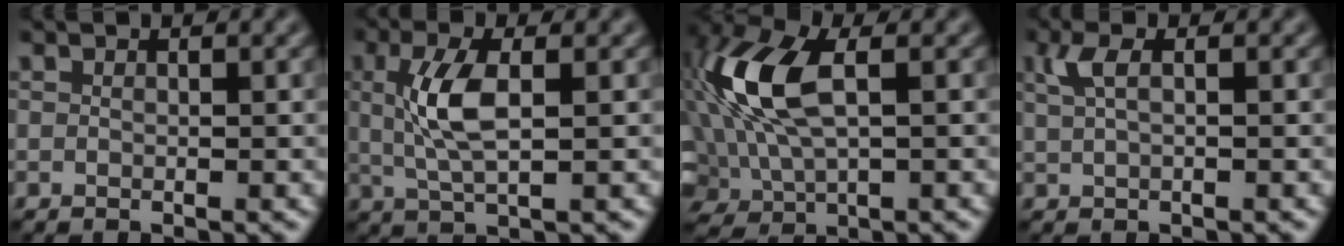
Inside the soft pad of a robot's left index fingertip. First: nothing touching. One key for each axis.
{"total": 4.7, "fx": 0.6, "fy": 1.7, "fz": 4.3, "tx": -0.098, "ty": 0.007, "tz": 0.012}
{"total": 9.4, "fx": 1.1, "fy": 5.1, "fz": 7.8, "tx": -0.186, "ty": 0.012, "tz": 0.017}
{"total": 2.1, "fx": 0.9, "fy": 0.7, "fz": 1.8, "tx": -0.039, "ty": 0.005, "tz": 0.018}